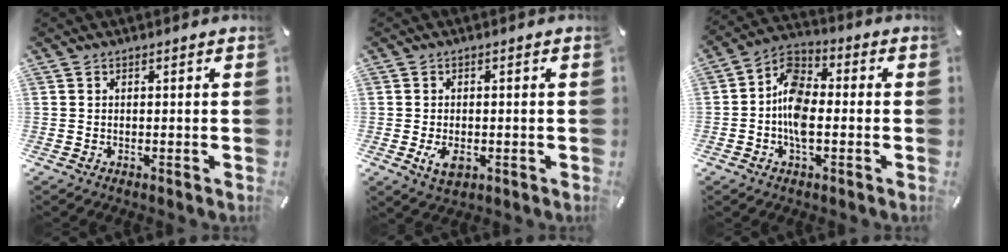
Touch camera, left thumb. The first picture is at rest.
{"total": 4.0, "force": [-1.0, 2.6, 2.9], "torque": [-0.062, -0.004, -0.023]}
{"total": 9.2, "force": [-2.3, 5.5, 7.0], "torque": [-0.142, 0.017, -0.039]}